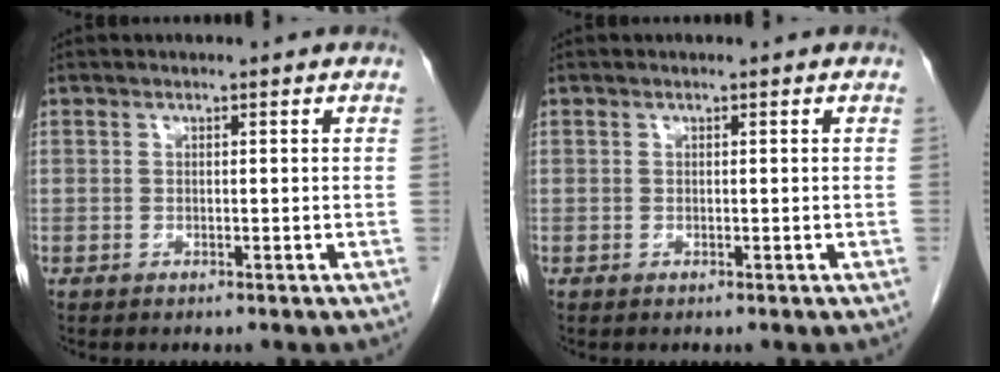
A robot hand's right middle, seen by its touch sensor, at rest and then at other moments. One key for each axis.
{"total": 0.0}